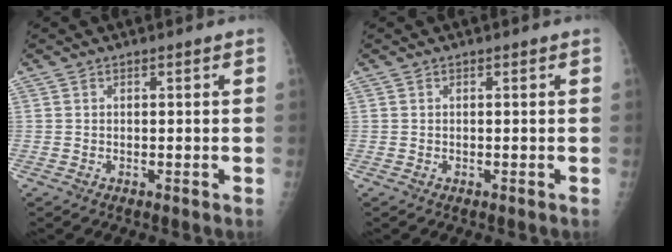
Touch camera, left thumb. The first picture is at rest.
{"total": 0.0}